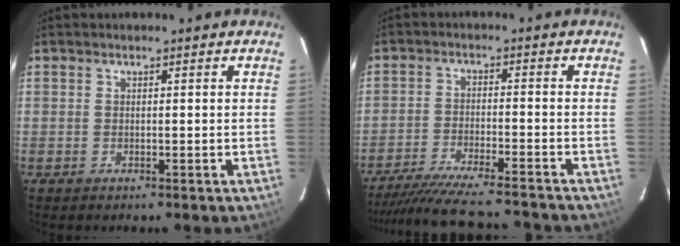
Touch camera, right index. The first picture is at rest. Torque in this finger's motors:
{"motor_torque": [1.13, -1.00, 0.31, 0.06]}